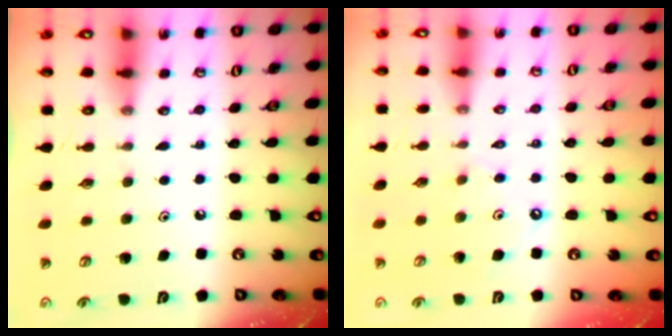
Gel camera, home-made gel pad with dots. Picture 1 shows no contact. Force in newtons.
{"total": 2.1, "press": 2.1, "slide": 0.4}